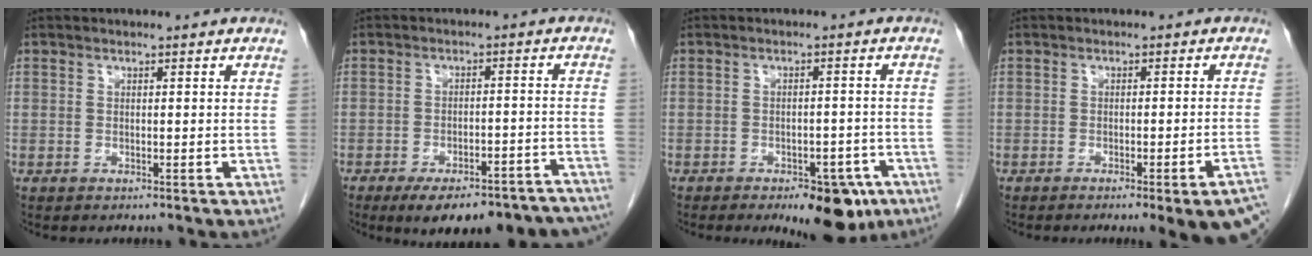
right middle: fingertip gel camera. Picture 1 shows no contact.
{"total": 17.8, "force": [-15.1, 4.7, 8.2], "torque": [-0.072, 0.016, -0.190]}
{"total": 9.0, "force": [-5.7, 3.6, 5.9], "torque": [-0.064, -0.001, -0.075]}
{"total": 9.9, "force": [-7.6, 0.2, 6.3], "torque": [-0.039, -0.007, -0.089]}